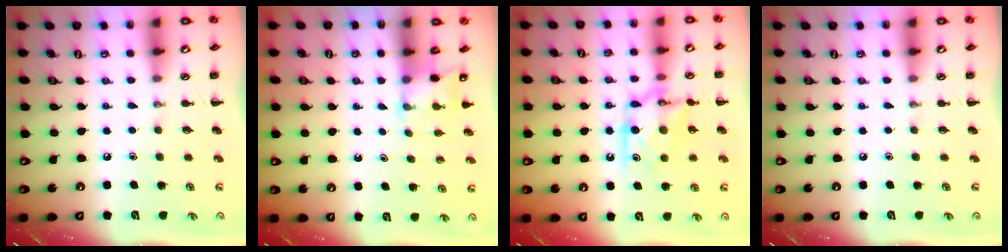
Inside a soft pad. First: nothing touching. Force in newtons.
{"total": 2.8, "press": 2.7, "slide": 0.9}
{"total": 11.2, "press": 11.1, "slide": 0.4}
{"total": 0.0}